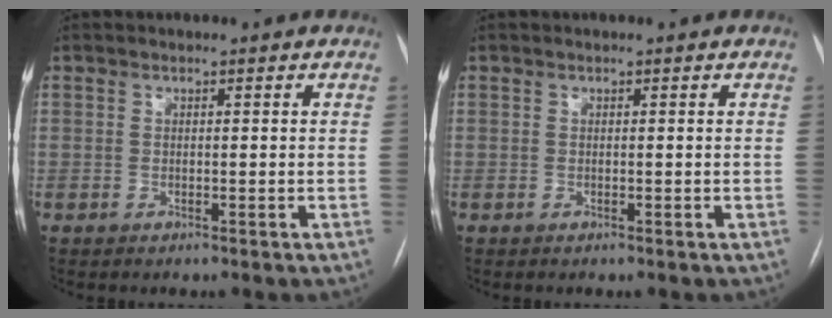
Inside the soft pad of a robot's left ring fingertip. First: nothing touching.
{"total": 0.0}